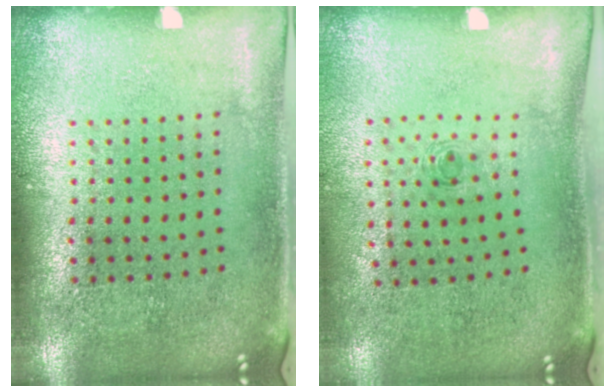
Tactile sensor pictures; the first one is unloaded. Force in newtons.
{"total": 0.7, "press": 0.2, "slide": 0.6}